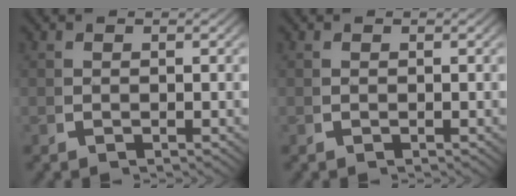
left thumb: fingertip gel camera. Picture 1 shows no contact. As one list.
[{"total": 0.0}]